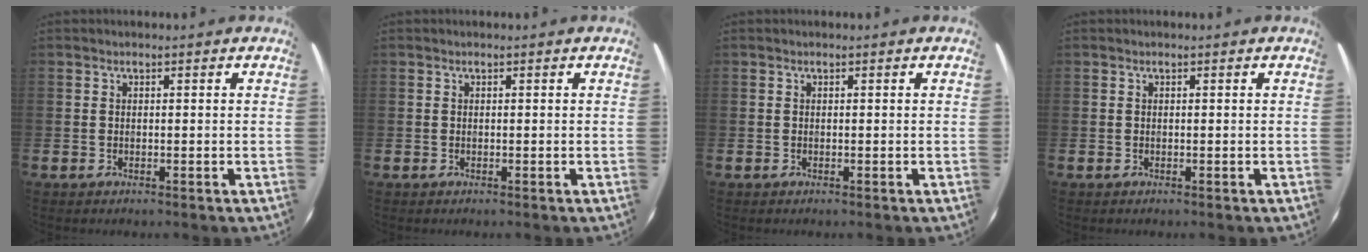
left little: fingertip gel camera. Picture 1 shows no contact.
{"total": 0.0}
{"total": 0.0}
{"total": 0.0}